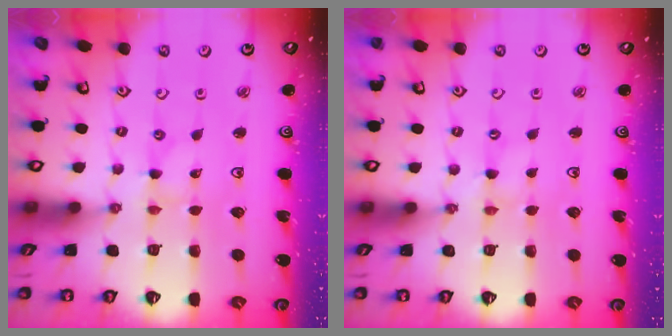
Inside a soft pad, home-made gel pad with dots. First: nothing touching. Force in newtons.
{"total": 0.9, "press": 0.9, "slide": 0.1}